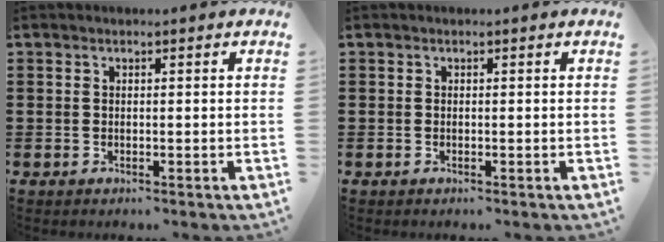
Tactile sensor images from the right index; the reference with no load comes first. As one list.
[{"total": 0.0}]